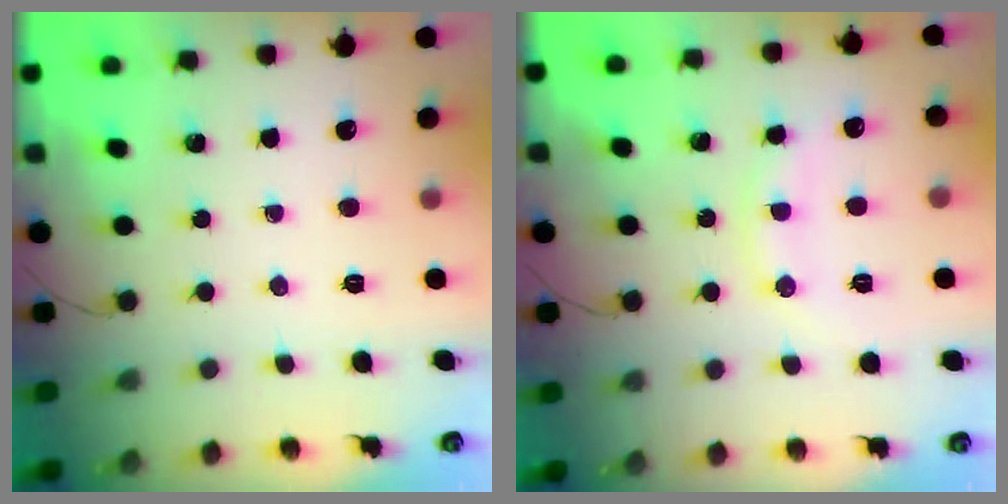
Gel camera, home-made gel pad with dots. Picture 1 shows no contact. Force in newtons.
{"total": 9.2, "press": 9.1, "slide": 0.5}